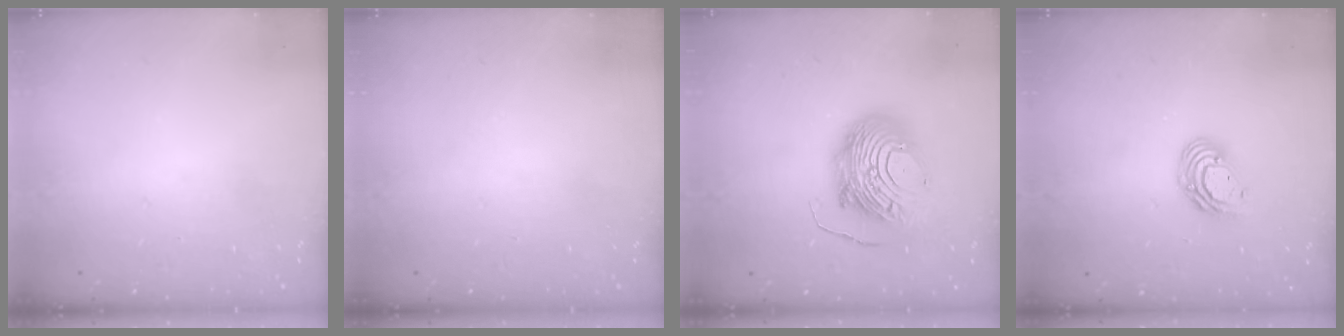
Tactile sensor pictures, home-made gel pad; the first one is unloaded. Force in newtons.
{"total": 0.0}
{"total": 14.8, "press": 14.7, "slide": 1.3}
{"total": 9.1, "press": 9.1, "slide": 1.1}